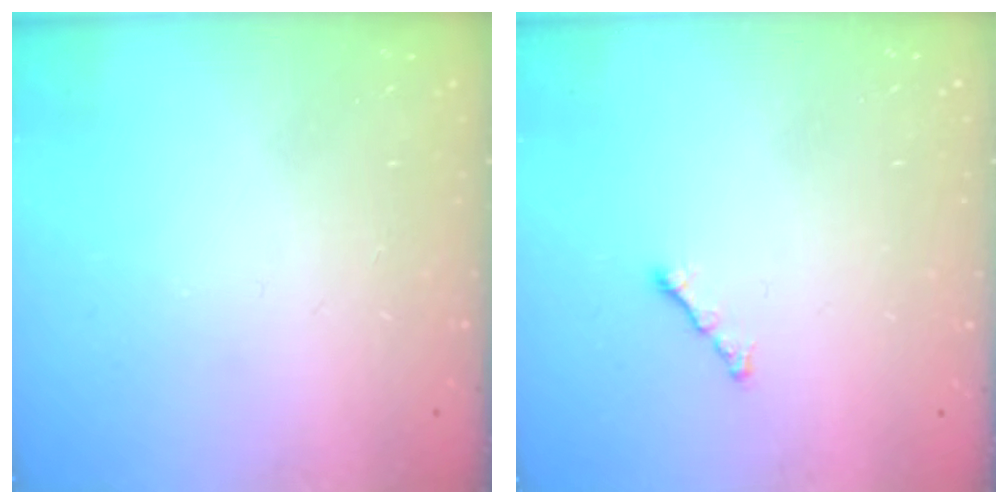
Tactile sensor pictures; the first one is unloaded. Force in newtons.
{"total": 1.7, "press": 1.6, "slide": 0.6}